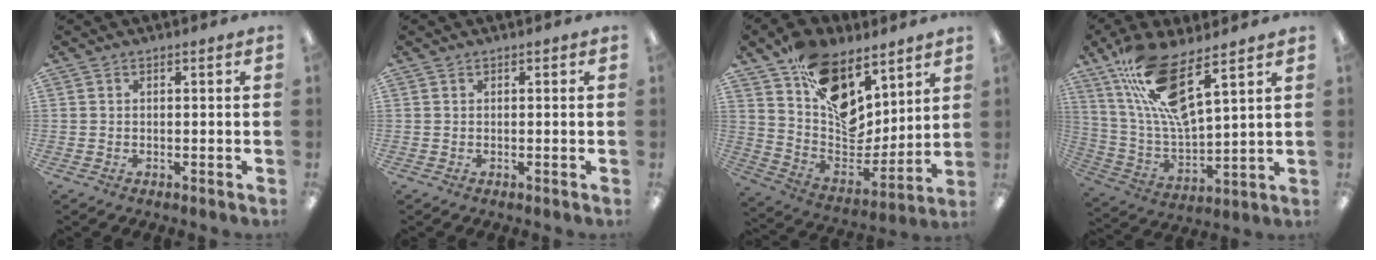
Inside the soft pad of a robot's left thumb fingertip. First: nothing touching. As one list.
[{"total": 0.0}, {"total": 16.2, "force": [9.3, 10.2, 8.6], "torque": [-0.140, -0.067, 0.176]}, {"total": 16.3, "force": [10.6, 4.4, 11.5], "torque": [-0.235, -0.053, 0.183]}]